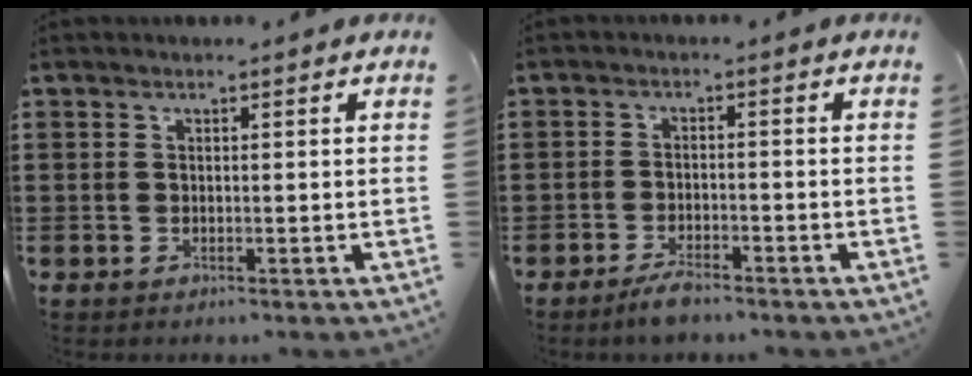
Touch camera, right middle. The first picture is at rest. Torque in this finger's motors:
{"motor_torque": [0.09, -0.04, 0.07, 0.03]}